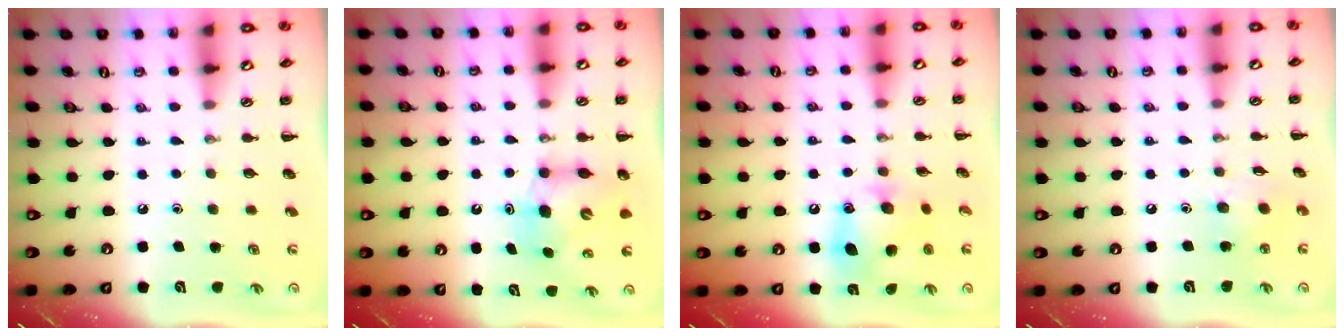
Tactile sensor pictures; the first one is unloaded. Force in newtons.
{"total": 6.7, "press": 6.6, "slide": 1.0}
{"total": 12.1, "press": 12.0, "slide": 1.6}
{"total": 5.6, "press": 5.6, "slide": 0.7}